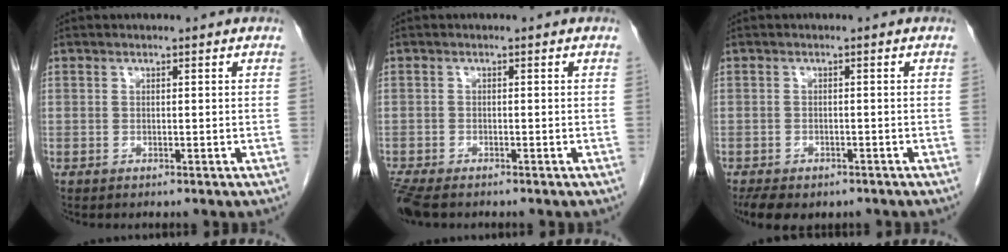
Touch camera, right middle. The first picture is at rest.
{"total": 4.7, "force": [-3.8, 1.5, 2.4], "torque": [-0.055, -0.014, -0.069]}
{"total": 6.6, "force": [-4.9, 3.0, 3.2], "torque": [-0.050, -0.009, -0.066]}